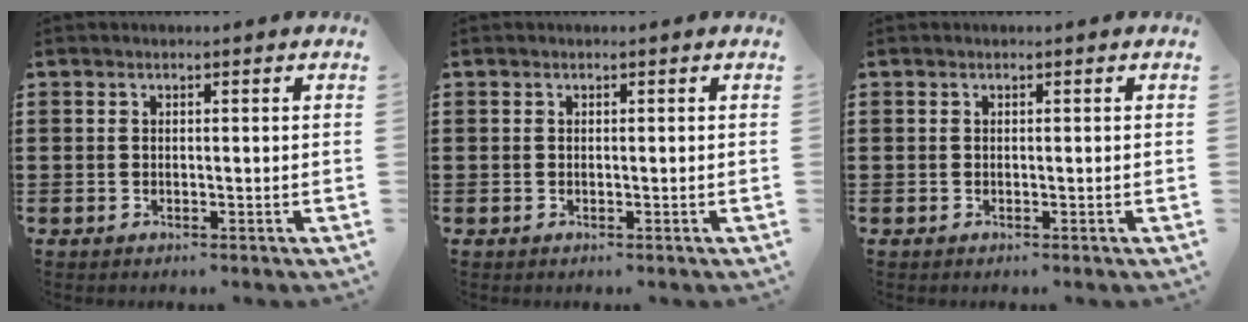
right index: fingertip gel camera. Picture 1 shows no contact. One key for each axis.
{"total": 0.0}
{"total": 0.0}